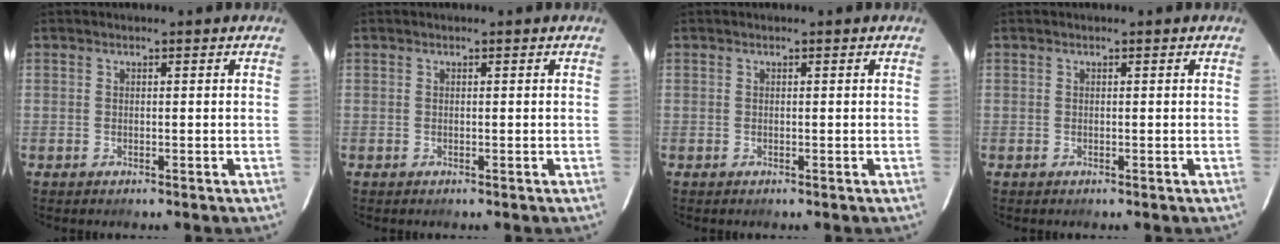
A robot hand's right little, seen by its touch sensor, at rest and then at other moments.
{"total": 0.0}
{"total": 0.0}
{"total": 0.0}